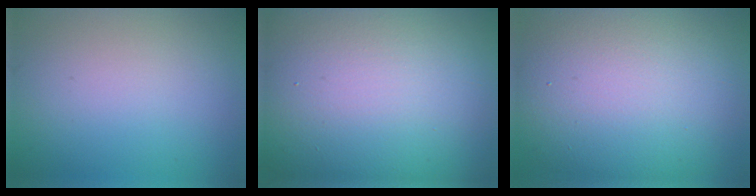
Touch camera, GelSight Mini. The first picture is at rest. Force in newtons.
{"total": 25.5, "press": 25.4, "slide": 1.3}
{"total": 15.3, "press": 15.3, "slide": 0.8}